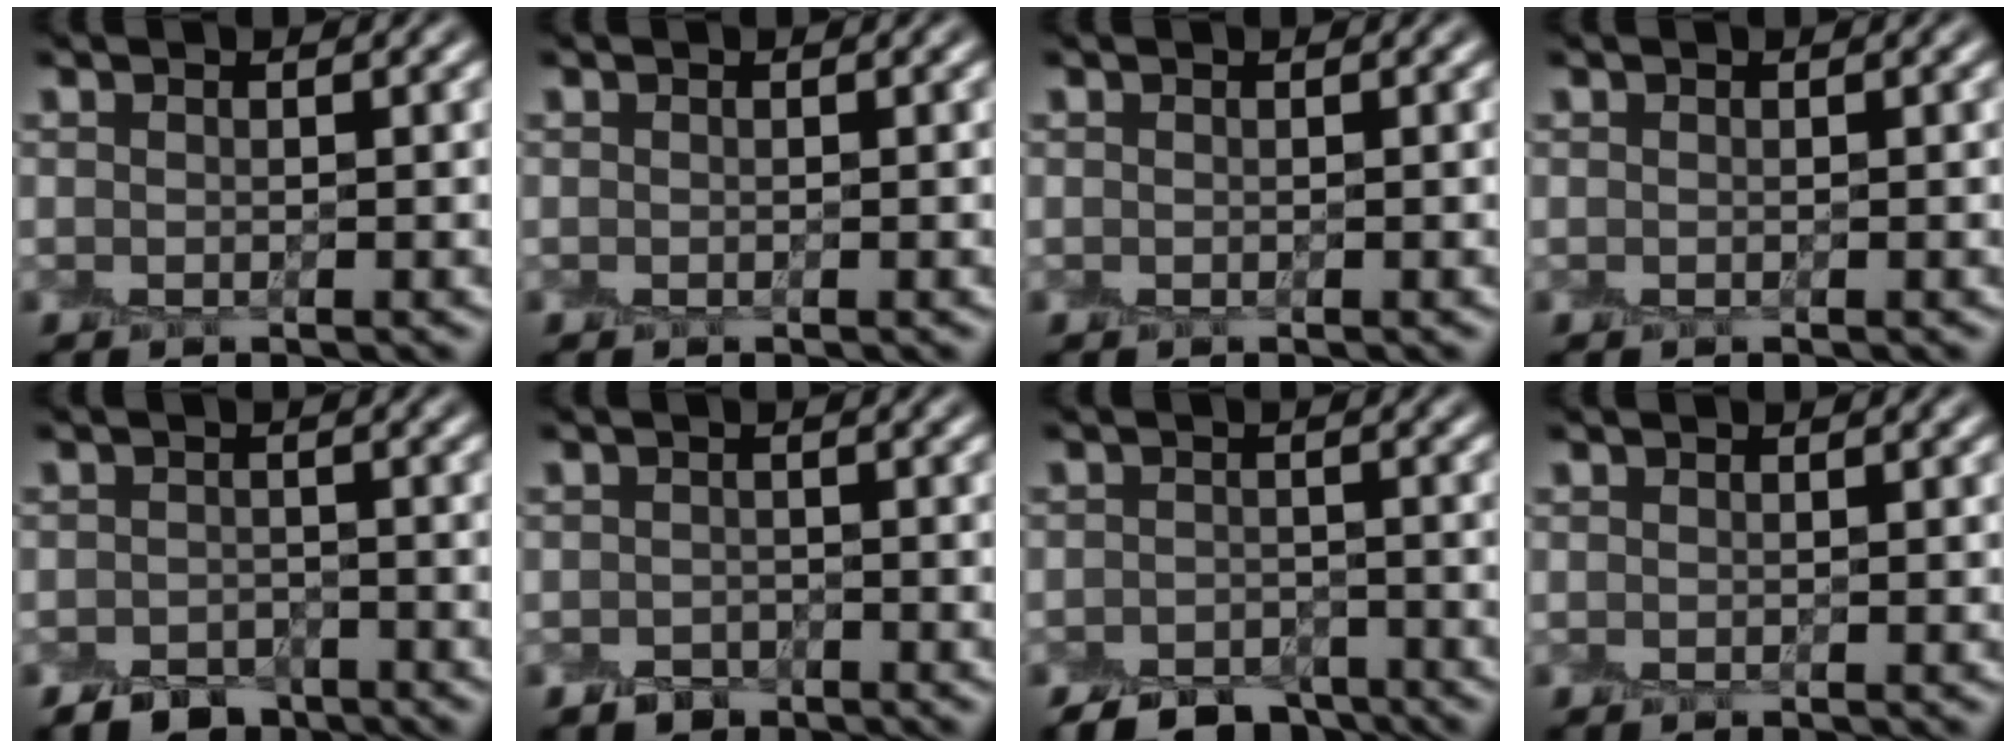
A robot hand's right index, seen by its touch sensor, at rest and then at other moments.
{"total": 0.0}
{"total": 0.0}
{"total": 0.0}
{"total": 2.9, "force": [-2.2, 1.7, 0.9], "torque": [-0.010, -0.002, -0.044]}
{"total": 1.4, "force": [-1.0, 0.9, 0.3], "torque": [-0.001, 0.000, -0.021]}
{"total": 4.5, "force": [-3.6, 2.1, 1.5], "torque": [-0.017, -0.005, -0.064]}
{"total": 0.0}